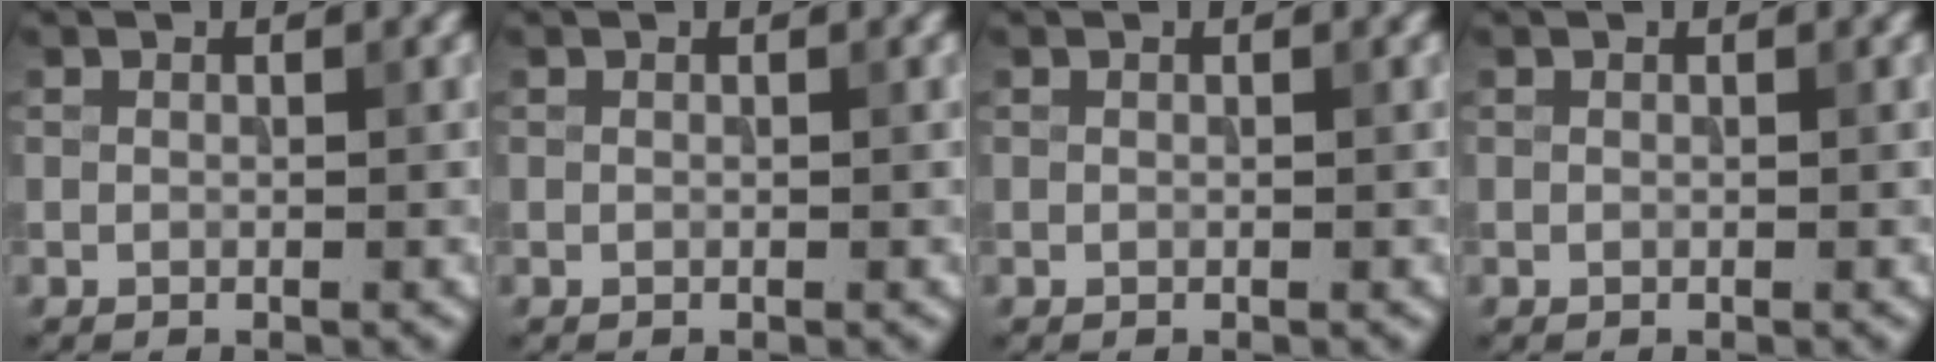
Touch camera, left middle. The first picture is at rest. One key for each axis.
{"total": 0.0}
{"total": 0.0}
{"total": 0.0}